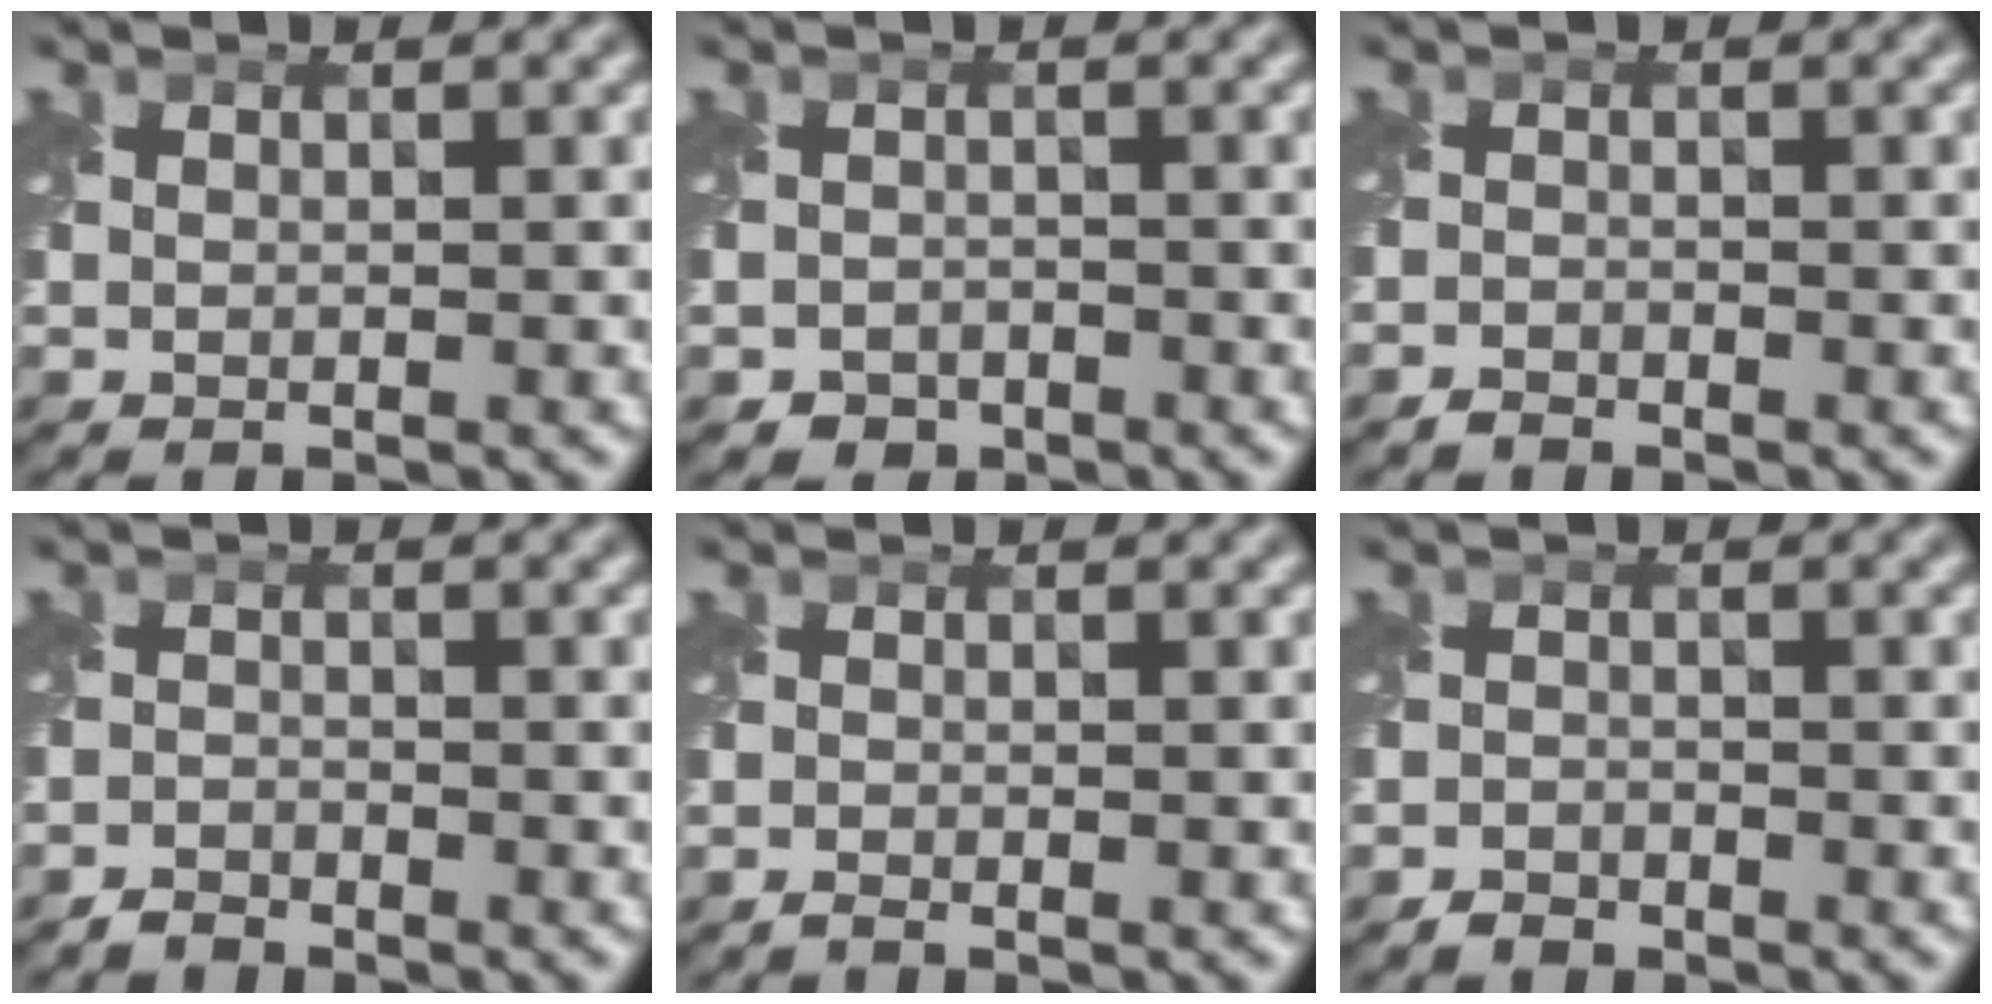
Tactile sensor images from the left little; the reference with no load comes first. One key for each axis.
{"total": 1.6, "fx": -1.2, "fy": 1.1, "fz": 0.2, "tx": 0.001, "ty": -0.005, "tz": -0.023}
{"total": 0.9, "fx": -0.9, "fy": 0.2, "fz": 0.0, "tx": 0.001, "ty": -0.003, "tz": -0.020}
{"total": 1.3, "fx": -1.2, "fy": 0.2, "fz": 0.0, "tx": 0.002, "ty": -0.001, "tz": -0.030}
{"total": 0.7, "fx": -0.7, "fy": 0.0, "fz": 0.3, "tx": -0.005, "ty": -0.007, "tz": -0.017}
{"total": 1.2, "fx": -1.1, "fy": 0.5, "fz": 0.0, "tx": 0.002, "ty": -0.001, "tz": -0.024}